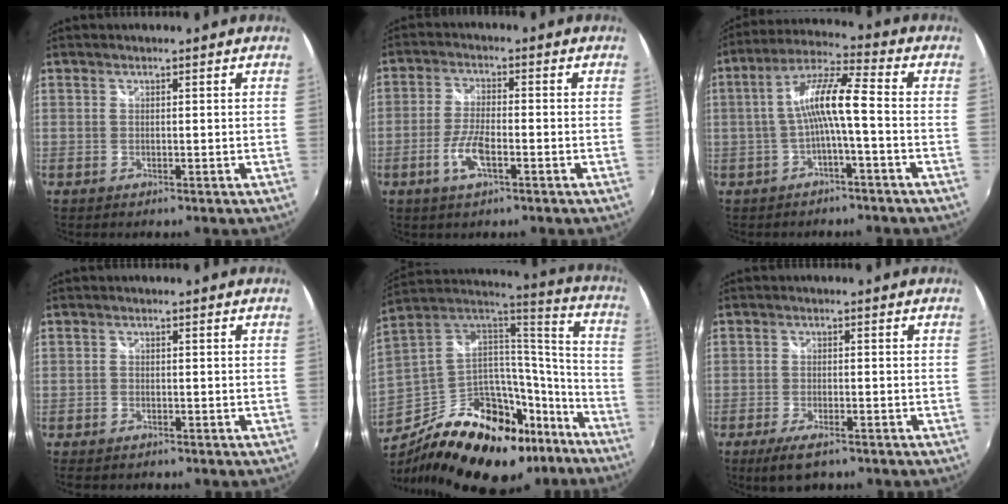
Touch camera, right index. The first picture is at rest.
{"total": 6.1, "force": [-2.7, 1.8, 5.2], "torque": [-0.115, -0.002, -0.053]}
{"total": 8.5, "force": [-2.0, 0.7, 8.3], "torque": [-0.178, 0.019, -0.033]}
{"total": 1.9, "force": [-1.4, 1.2, 0.5], "torque": [-0.018, -0.004, -0.026]}
{"total": 31.9, "force": [-18.4, 18.0, 18.9], "torque": [-0.341, 0.041, -0.255]}
{"total": 5.6, "force": [-3.9, 1.7, 3.7], "torque": [-0.086, -0.017, -0.069]}